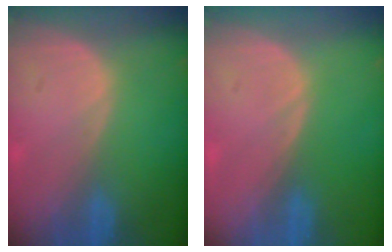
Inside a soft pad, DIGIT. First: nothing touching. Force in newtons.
{"total": 0.0}